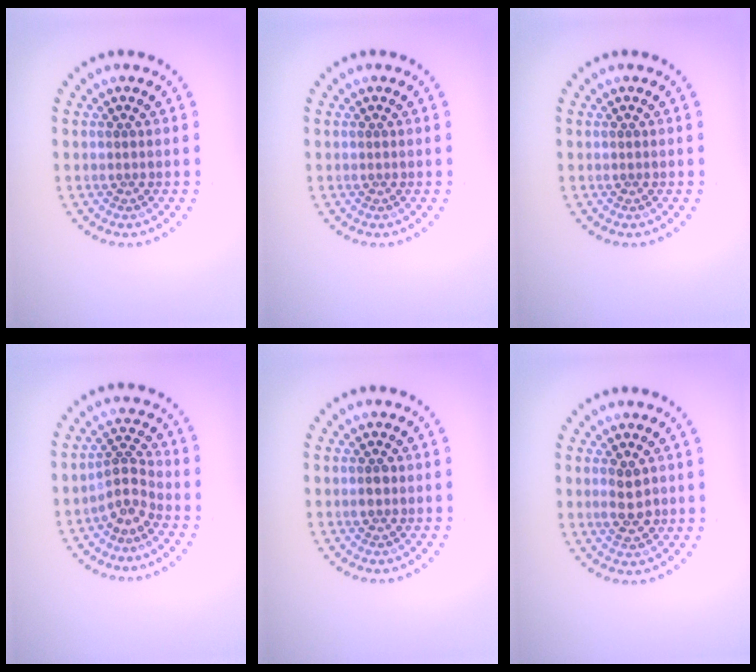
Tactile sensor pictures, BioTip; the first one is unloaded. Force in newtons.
{"total": 0.0}
{"total": 0.0}
{"total": 2.5, "press": 1.8, "slide": 1.8}
{"total": 1.0, "press": 1.0, "slide": 0.1}
{"total": 2.2, "press": 2.2, "slide": 0.3}